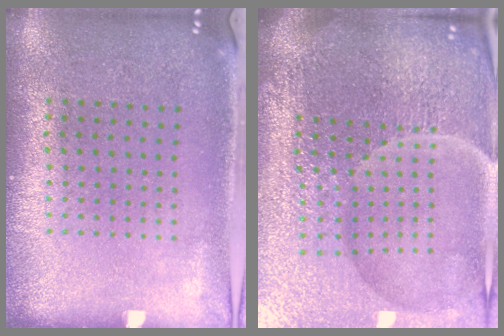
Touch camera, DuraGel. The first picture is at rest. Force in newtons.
{"total": 7.0, "press": 6.2, "slide": 3.4}